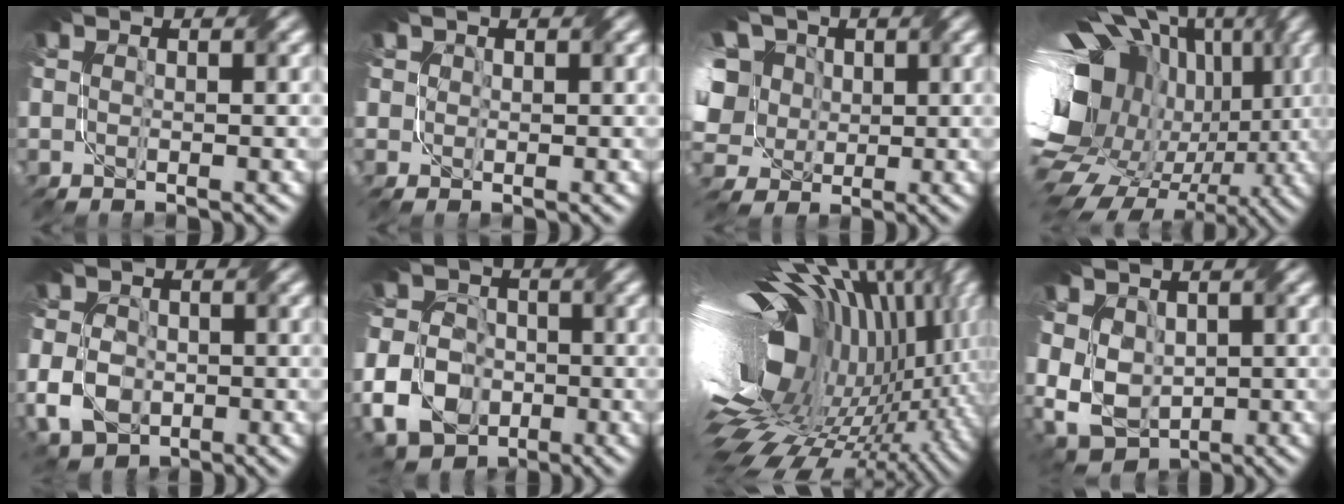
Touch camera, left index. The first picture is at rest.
{"total": 0.7, "force": [0.2, 0.7, -0.1], "torque": [-0.004, -0.009, 0.012]}
{"total": 12.8, "force": [2.8, 10.1, 7.5], "torque": [-0.176, 0.034, 0.003]}
{"total": 17.5, "force": [-2.4, 12.1, 12.5], "torque": [-0.228, -0.012, -0.041]}
{"total": 5.5, "force": [-1.6, 4.1, 3.2], "torque": [-0.065, -0.007, -0.039]}
{"total": 9.8, "force": [-3.5, 7.5, 5.2], "torque": [-0.094, -0.025, -0.075]}
{"total": 19.5, "force": [-2.6, 11.0, 15.9], "torque": [-0.273, -0.013, -0.057]}
{"total": 7.3, "force": [0.9, 5.4, 4.8], "torque": [-0.109, 0.011, 0.010]}